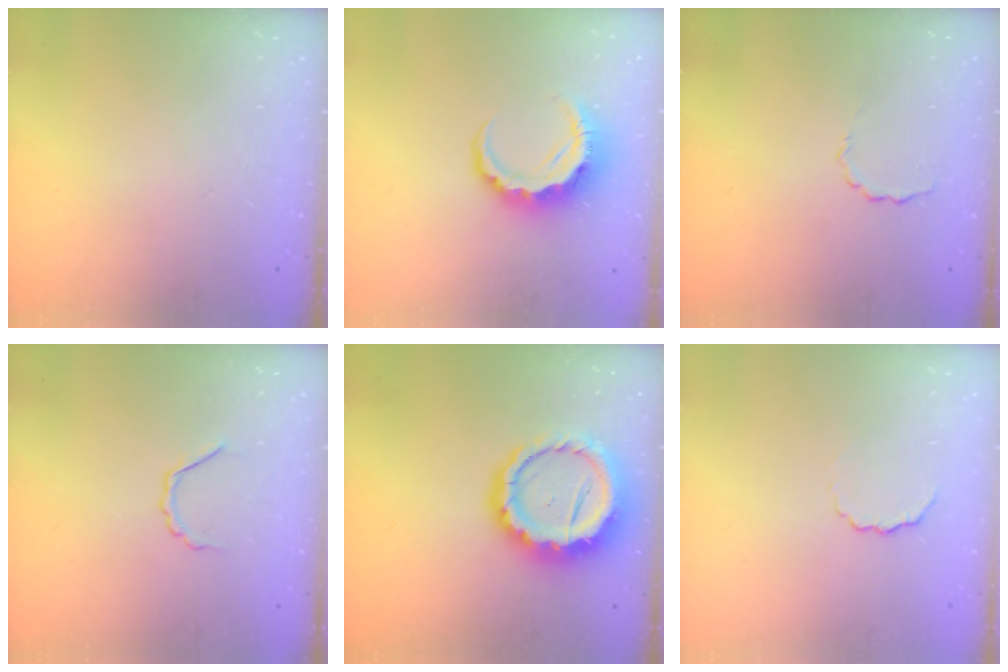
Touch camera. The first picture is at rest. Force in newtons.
{"total": 8.4, "press": 8.3, "slide": 1.4}
{"total": 2.0, "press": 1.9, "slide": 0.7}
{"total": 3.5, "press": 3.4, "slide": 0.7}
{"total": 15.5, "press": 15.2, "slide": 2.7}
{"total": 3.4, "press": 3.4, "slide": 0.7}